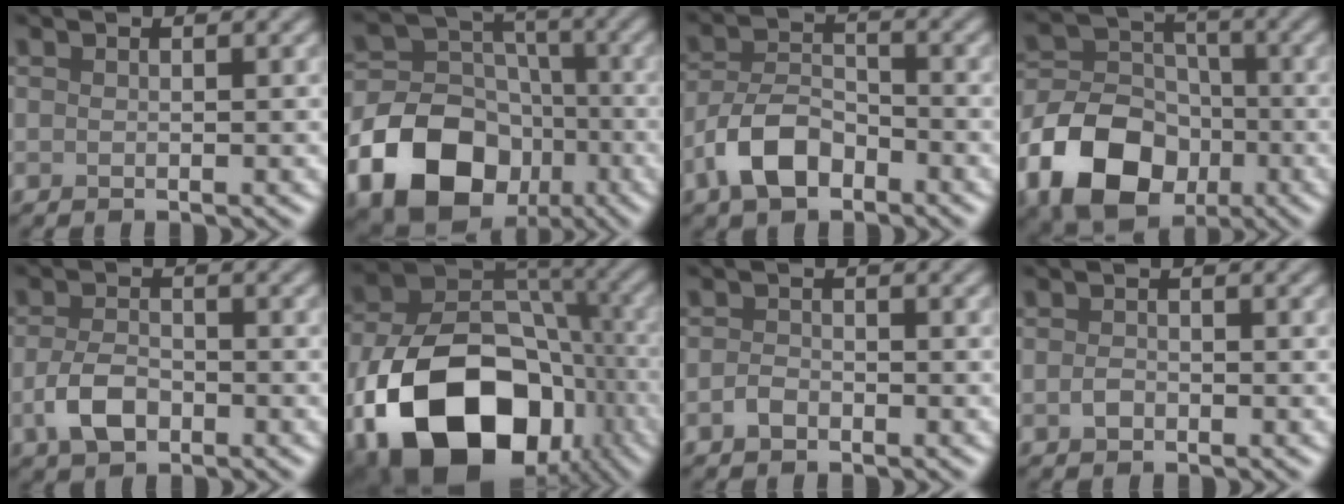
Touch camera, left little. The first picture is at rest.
{"total": 13.4, "force": [-6.0, 10.3, 6.1], "torque": [-0.141, -0.013, -0.122]}
{"total": 5.1, "force": [-2.9, 2.8, 3.1], "torque": [-0.056, 0.004, -0.063]}
{"total": 10.4, "force": [-4.6, 7.5, 5.6], "torque": [-0.107, -0.007, -0.098]}
{"total": 3.4, "force": [-1.4, 2.0, 2.4], "torque": [-0.049, -0.002, -0.032]}
{"total": 17.5, "force": [-7.3, 11.7, 10.6], "torque": [-0.182, -0.028, -0.121]}
{"total": 1.3, "force": [-0.8, 0.8, 0.6], "torque": [-0.011, 0.002, -0.017]}
{"total": 1.0, "force": [-0.4, 0.7, 0.6], "torque": [-0.013, -0.002, -0.010]}